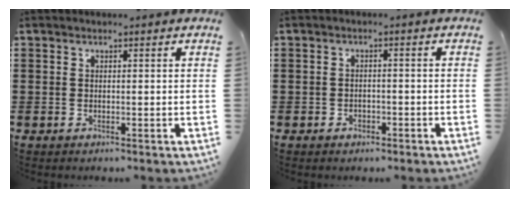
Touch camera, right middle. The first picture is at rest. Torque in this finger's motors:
{"motor_torque": [-0.35, -0.10, -0.01, -0.01]}